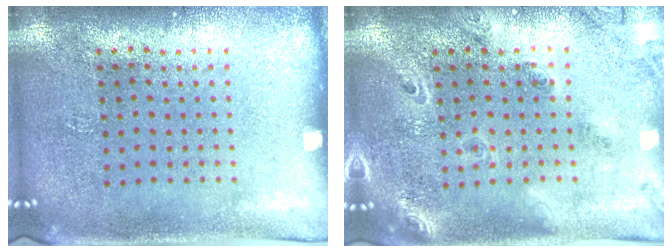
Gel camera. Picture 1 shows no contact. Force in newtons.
{"total": 1.8, "press": 1.5, "slide": 1.0}